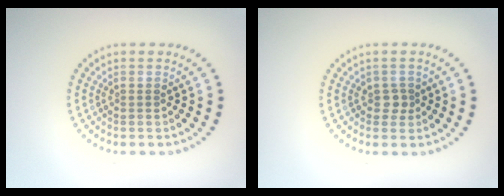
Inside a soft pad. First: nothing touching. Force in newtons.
{"total": 1.3, "press": 1.1, "slide": 0.5}